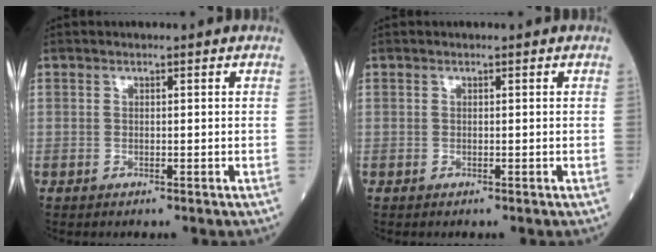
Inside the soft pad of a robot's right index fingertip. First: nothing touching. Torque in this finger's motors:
{"motor_torque": [0.02, 0.02, 0.00, -0.01]}